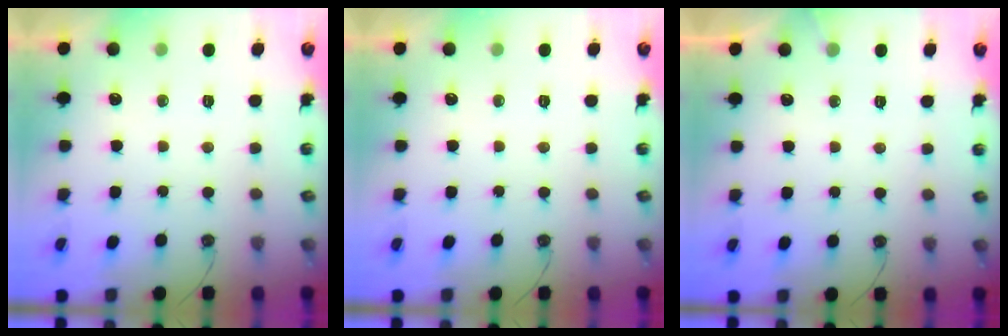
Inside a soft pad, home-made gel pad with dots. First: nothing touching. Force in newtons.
{"total": 0.0}
{"total": 2.6, "press": 2.6, "slide": 0.3}